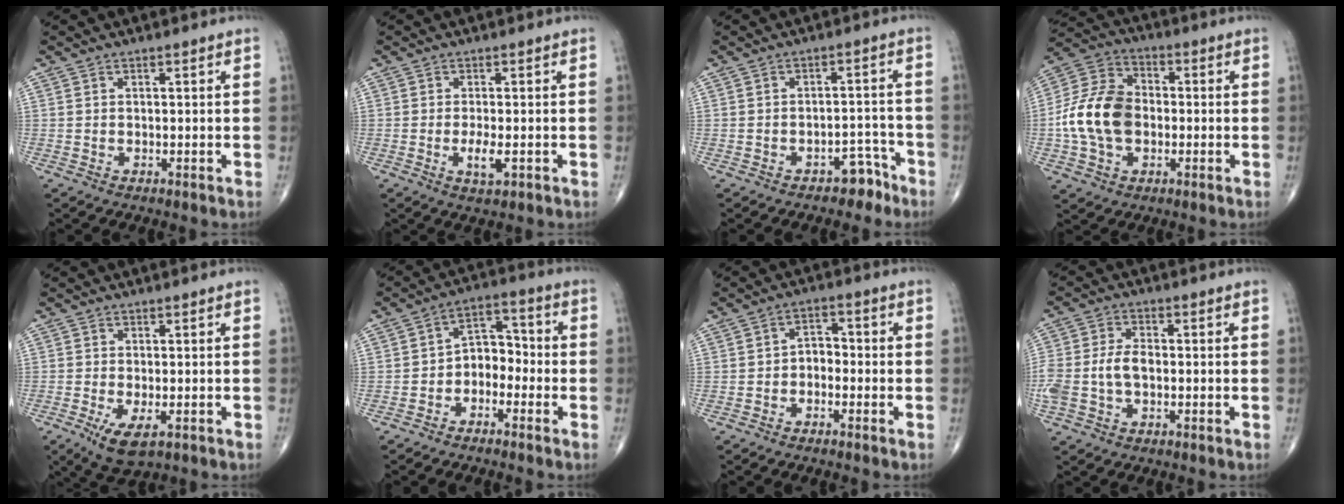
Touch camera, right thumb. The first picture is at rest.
{"total": 3.7, "force": [-1.1, 1.3, 3.3], "torque": [-0.061, -0.004, -0.018]}
{"total": 4.9, "force": [-3.6, 2.8, 1.9], "torque": [-0.008, 0.047, -0.047]}
{"total": 14.4, "force": [-1.6, 10.2, 10.1], "torque": [-0.183, 0.031, -0.036]}
{"total": 6.1, "force": [-2.4, 2.6, 4.9], "torque": [-0.089, -0.013, -0.035]}
{"total": 6.8, "force": [-2.5, 4.8, 4.1], "torque": [-0.032, 0.044, -0.058]}
{"total": 3.6, "force": [-1.3, 2.5, 2.2], "torque": [-0.016, 0.027, -0.034]}
{"total": 8.4, "force": [-1.1, 5.3, 6.5], "torque": [-0.150, 0.023, -0.021]}